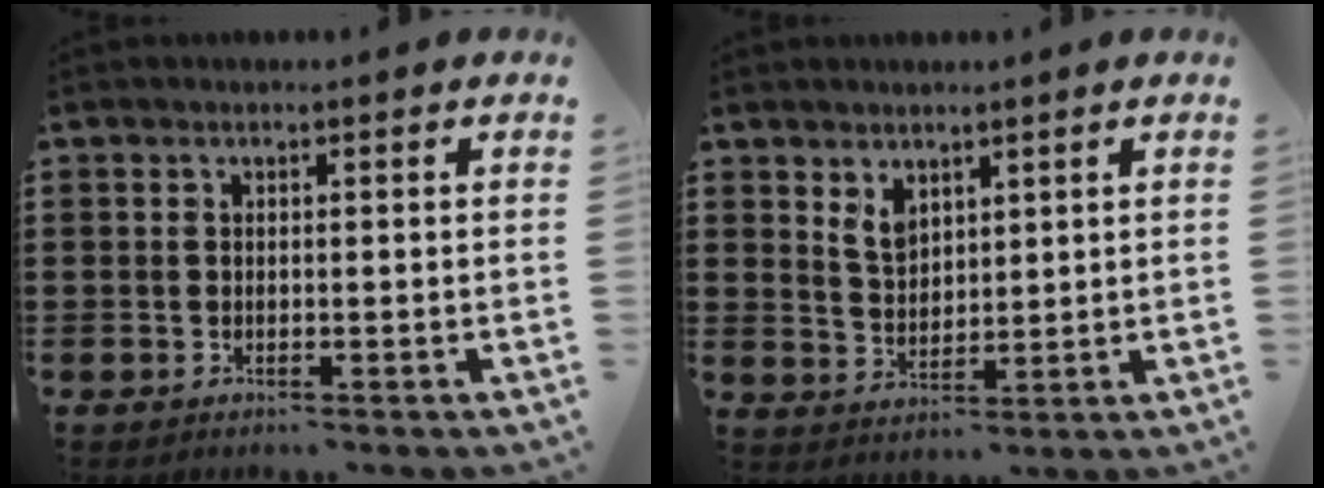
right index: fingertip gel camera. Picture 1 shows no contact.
{"total": 3.7, "force": [2.6, 2.1, 1.6], "torque": [-0.039, 0.005, 0.048]}